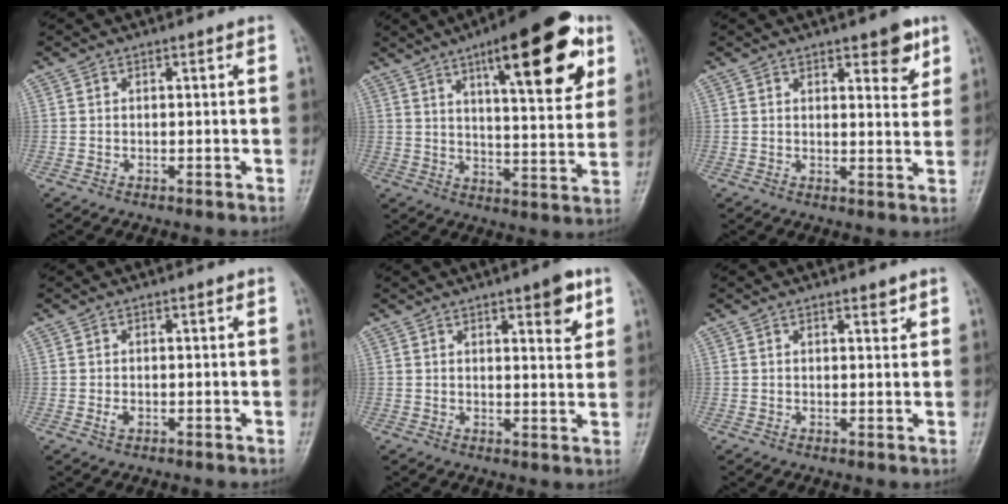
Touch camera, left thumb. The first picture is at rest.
{"total": 20.6, "force": [10.0, 6.1, 16.9], "torque": [-0.205, -0.030, 0.142]}
{"total": 6.0, "force": [3.5, 2.2, 4.4], "torque": [-0.037, -0.020, 0.041]}
{"total": 1.4, "force": [-0.1, 0.9, 1.1], "torque": [-0.016, -0.002, -0.003]}
{"total": 6.0, "force": [3.3, 1.8, 4.7], "torque": [-0.051, -0.017, 0.040]}
{"total": 1.8, "force": [1.3, 0.6, 1.0], "torque": [-0.007, -0.007, 0.017]}